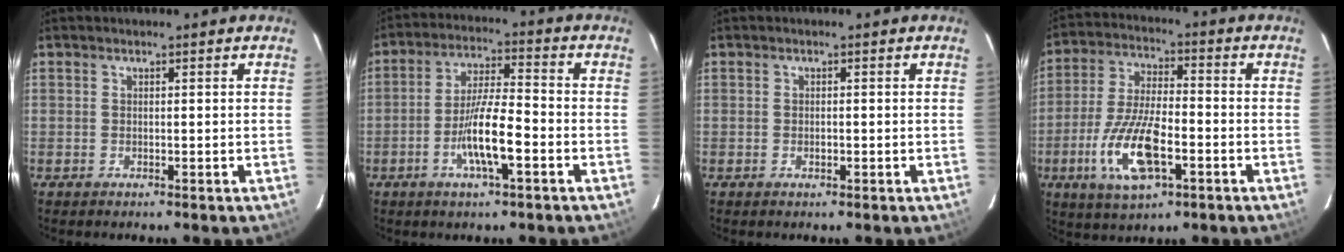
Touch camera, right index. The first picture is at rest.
{"total": 9.3, "force": [-3.7, 1.4, 8.5], "torque": [-0.166, -0.001, -0.067]}
{"total": 0.8, "force": [-0.2, 0.5, 0.6], "torque": [-0.011, 0.002, -0.003]}
{"total": 14.1, "force": [-5.1, 5.4, 12.0], "torque": [-0.256, -0.011, -0.093]}